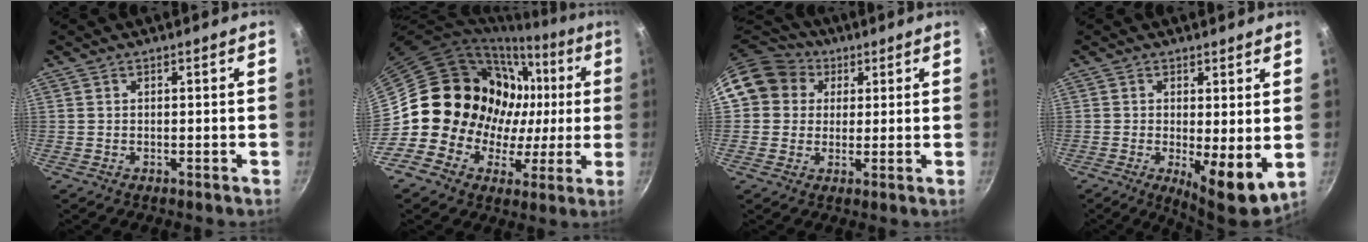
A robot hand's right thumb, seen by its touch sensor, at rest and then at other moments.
{"total": 18.1, "force": [1.0, 16.6, 7.2], "torque": [-0.065, 0.031, 0.012]}
{"total": 12.2, "force": [4.0, 10.6, 4.6], "torque": [-0.065, 0.022, 0.059]}
{"total": 7.9, "force": [-0.2, 2.6, 7.4], "torque": [-0.100, -0.020, 0.003]}